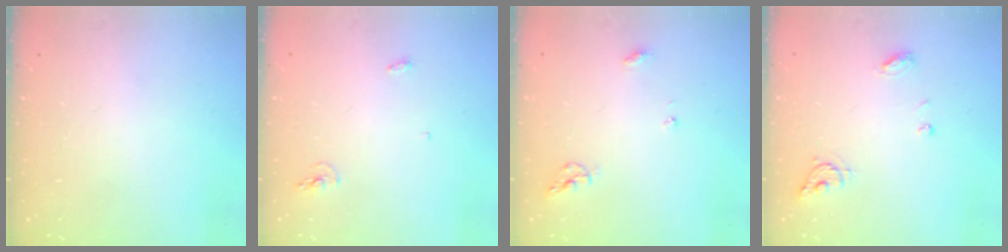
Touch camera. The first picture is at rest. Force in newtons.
{"total": 7.6, "press": 4.3, "slide": 6.2}
{"total": 5.9, "press": 5.9, "slide": 0.6}
{"total": 6.2, "press": 6.2, "slide": 0.5}